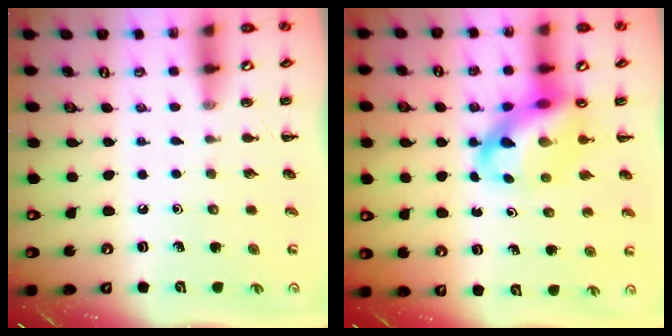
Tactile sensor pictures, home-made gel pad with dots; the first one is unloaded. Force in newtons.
{"total": 11.4, "press": 11.0, "slide": 3.2}